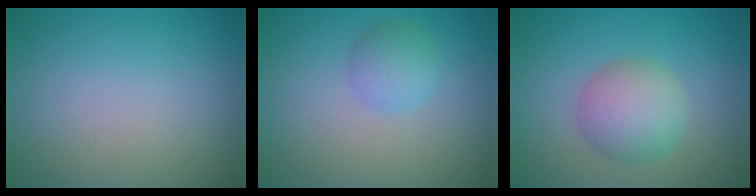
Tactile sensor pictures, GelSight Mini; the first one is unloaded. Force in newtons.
{"total": 2.1, "press": 2.1, "slide": 0.0}
{"total": 4.4, "press": 4.4, "slide": 0.1}